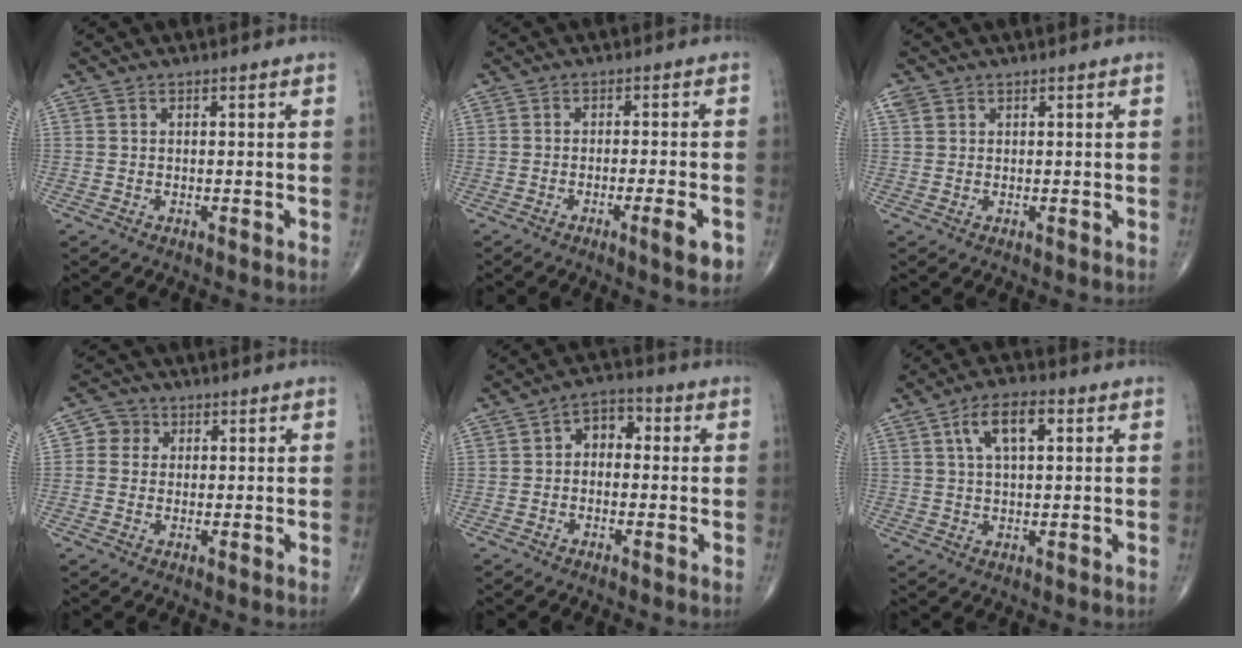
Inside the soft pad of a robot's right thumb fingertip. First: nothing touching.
{"total": 5.3, "force": [-2.4, 0.6, 4.7], "torque": [-0.066, 0.001, -0.035]}
{"total": 1.6, "force": [0.8, 1.3, 0.5], "torque": [-0.003, 0.004, 0.015]}
{"total": 3.7, "force": [0.7, 3.5, 0.9], "torque": [0.010, 0.004, 0.004]}
{"total": 5.3, "force": [0.2, 3.8, 3.7], "torque": [-0.030, 0.021, -0.011]}
{"total": 7.7, "force": [2.6, 3.5, 6.3], "torque": [-0.111, 0.009, 0.045]}